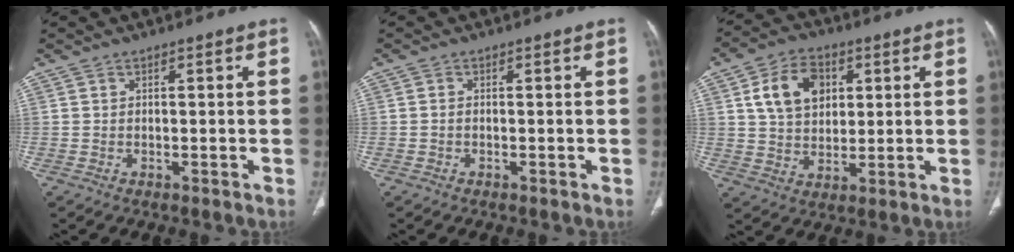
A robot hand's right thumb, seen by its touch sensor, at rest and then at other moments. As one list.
[{"total": 0.6, "force": [-0.2, 0.4, 0.4], "torque": [-0.006, 0.001, -0.006]}, {"total": 11.6, "force": [3.6, 8.3, 7.3], "torque": [-0.100, -0.003, 0.064]}]